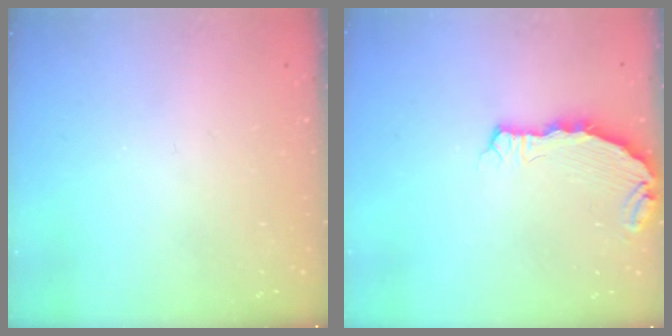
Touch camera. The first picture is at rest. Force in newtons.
{"total": 5.6, "press": 4.8, "slide": 3.0}